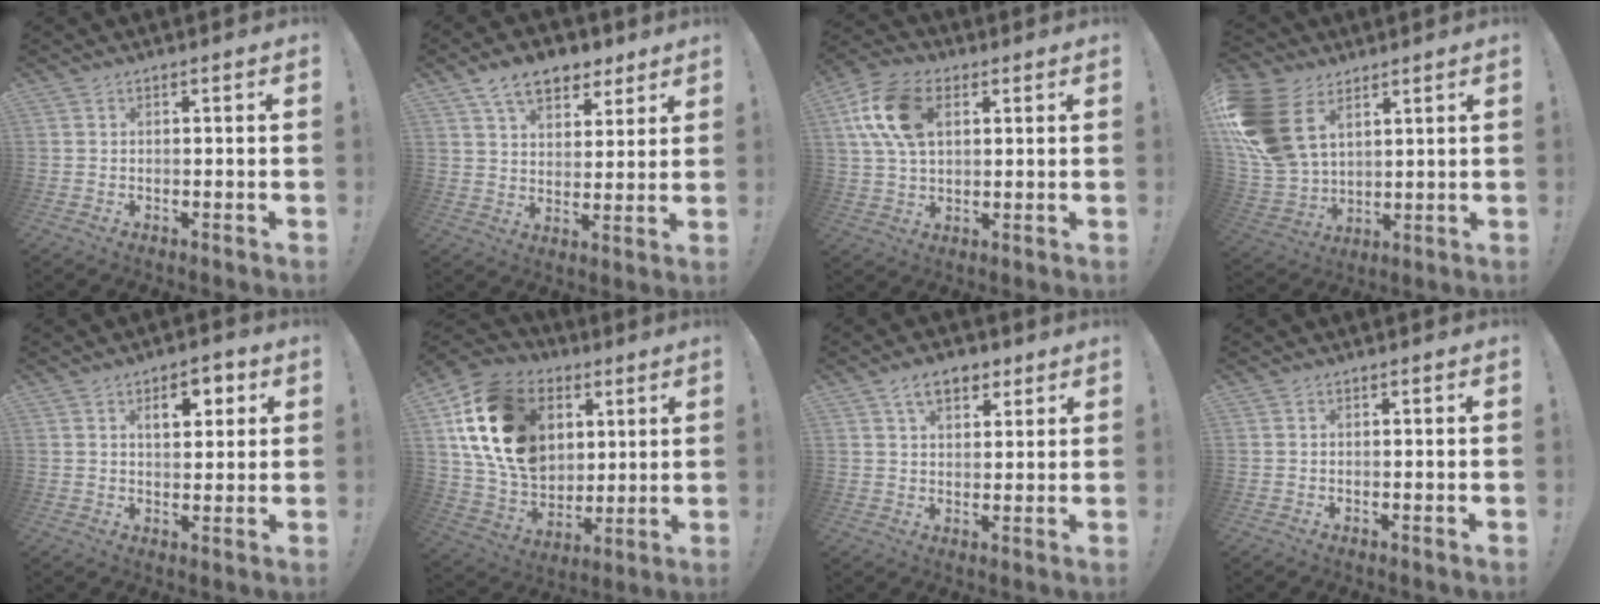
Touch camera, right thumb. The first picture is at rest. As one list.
[{"total": 11.6, "force": [7.3, 6.8, 6.0], "torque": [-0.093, -0.033, 0.137]}, {"total": 15.3, "force": [4.7, 9.7, 10.9], "torque": [-0.207, -0.001, 0.089]}, {"total": 19.9, "force": [7.9, 13.7, 12.1], "torque": [-0.240, -0.042, 0.151]}, {"total": 7.8, "force": [3.1, 4.5, 5.6], "torque": [-0.066, -0.006, 0.048]}, {"total": 22.7, "force": [7.5, 17.3, 12.6], "torque": [-0.222, -0.024, 0.162]}, {"total": 8.4, "force": [4.6, 5.0, 4.9], "torque": [-0.063, -0.009, 0.084]}, {"total": 0.0}]